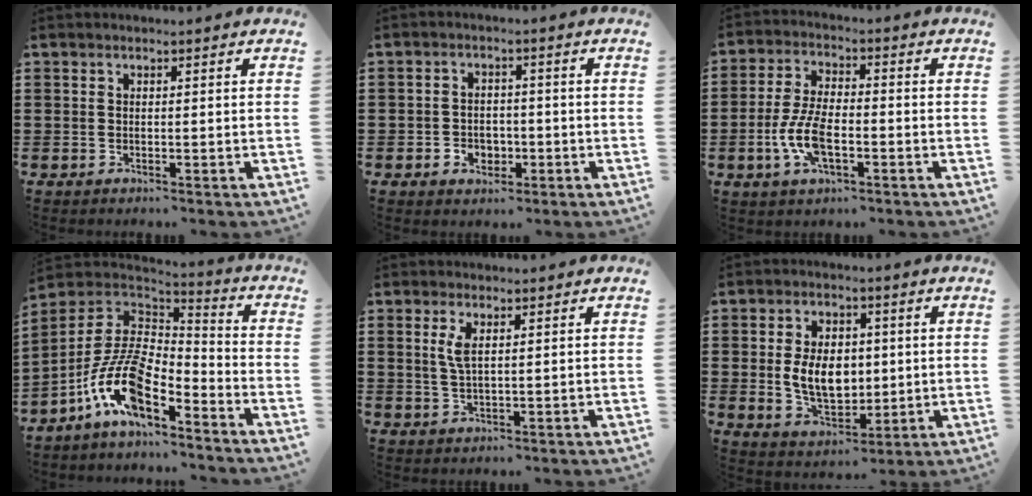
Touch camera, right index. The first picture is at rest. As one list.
[{"total": 2.9, "force": [-1.2, 2.4, 1.1], "torque": [-0.027, 0.004, -0.027]}, {"total": 8.0, "force": [-2.3, 3.6, 6.8], "torque": [-0.164, -0.006, -0.049]}, {"total": 12.7, "force": [-7.0, 5.3, 9.2], "torque": [-0.208, 0.006, -0.143]}, {"total": 2.7, "force": [1.0, 0.8, 2.4], "torque": [-0.051, 0.004, 0.015]}, {"total": 8.2, "force": [0.4, 5.6, 6.0], "torque": [-0.111, 0.003, 0.001]}]